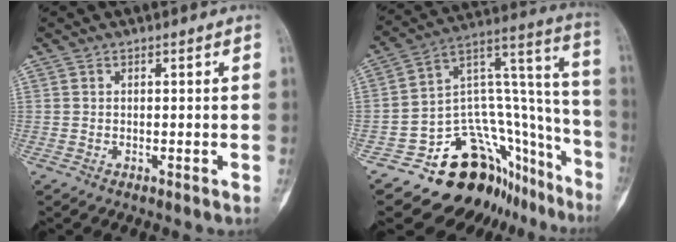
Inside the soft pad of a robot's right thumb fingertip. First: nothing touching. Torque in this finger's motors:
{"motor_torque": [0.84, -0.31, 1.24, -1.11, 0.01]}